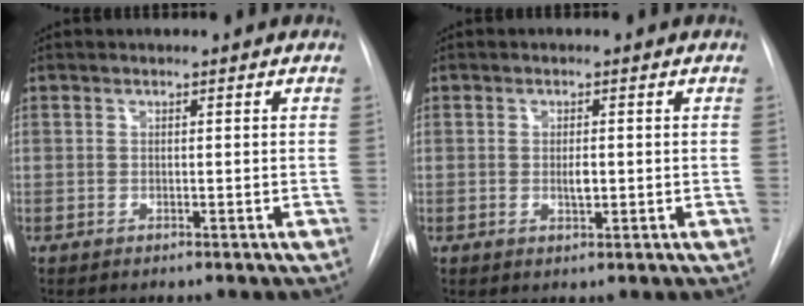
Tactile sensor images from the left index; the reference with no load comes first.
{"total": 2.0, "force": [-0.2, 0.8, 1.9], "torque": [-0.034, -0.001, -0.002]}